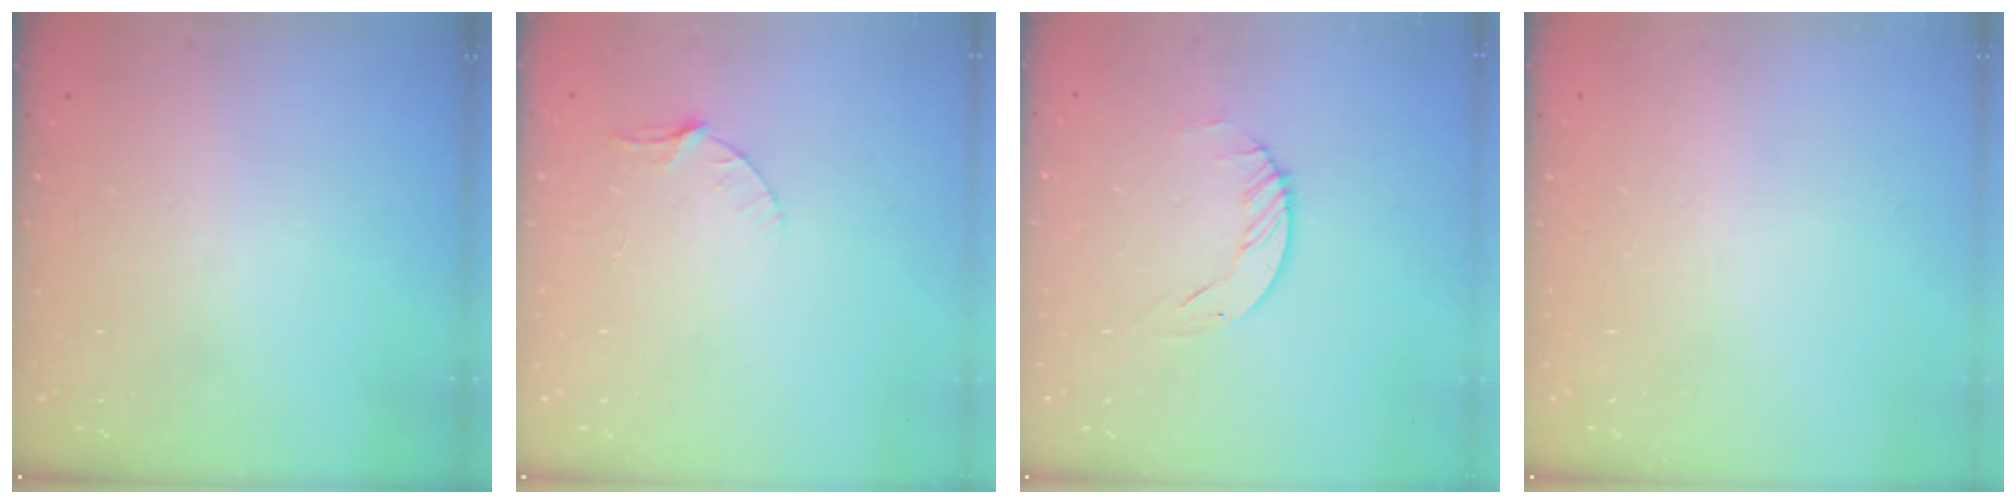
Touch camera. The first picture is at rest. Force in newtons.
{"total": 3.5, "press": 3.4, "slide": 0.4}
{"total": 2.3, "press": 2.3, "slide": 0.3}
{"total": 0.0}